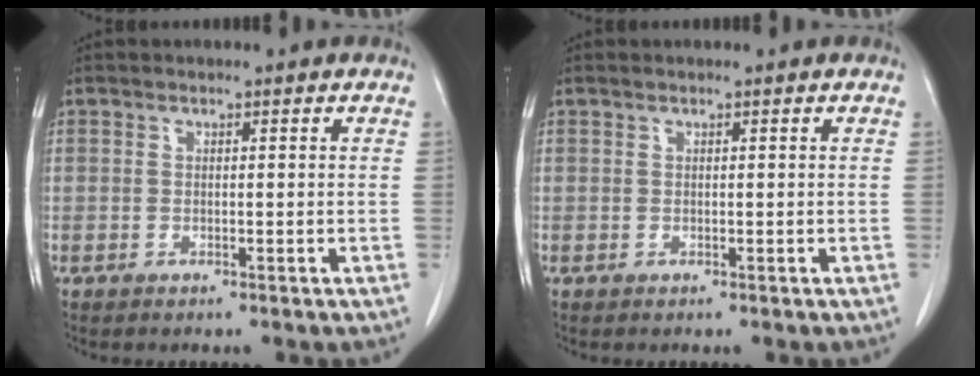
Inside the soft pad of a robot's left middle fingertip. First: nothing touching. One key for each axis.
{"total": 0.0}